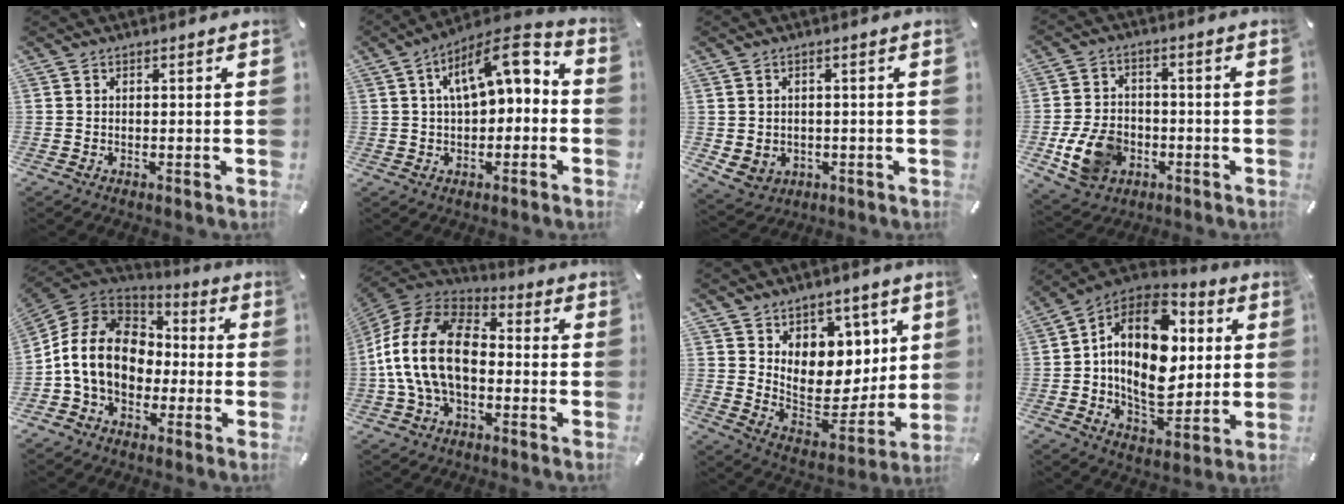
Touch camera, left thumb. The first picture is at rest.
{"total": 11.6, "force": [3.1, 6.1, 9.3], "torque": [-0.138, -0.012, 0.054]}
{"total": 3.4, "force": [0.3, 3.3, 0.6], "torque": [-0.007, -0.001, 0.007]}
{"total": 11.4, "force": [-3.4, 8.8, 6.4], "torque": [-0.134, 0.012, -0.061]}
{"total": 15.6, "force": [-2.3, 12.8, 8.6], "torque": [-0.202, 0.030, -0.042]}
{"total": 18.9, "force": [-2.3, 12.6, 14.0], "torque": [-0.296, 0.032, -0.042]}
{"total": 10.5, "force": [4.1, 9.2, 2.9], "torque": [-0.030, -0.061, 0.086]}
{"total": 20.6, "force": [3.2, 13.8, 14.9], "torque": [-0.263, -0.016, 0.050]}